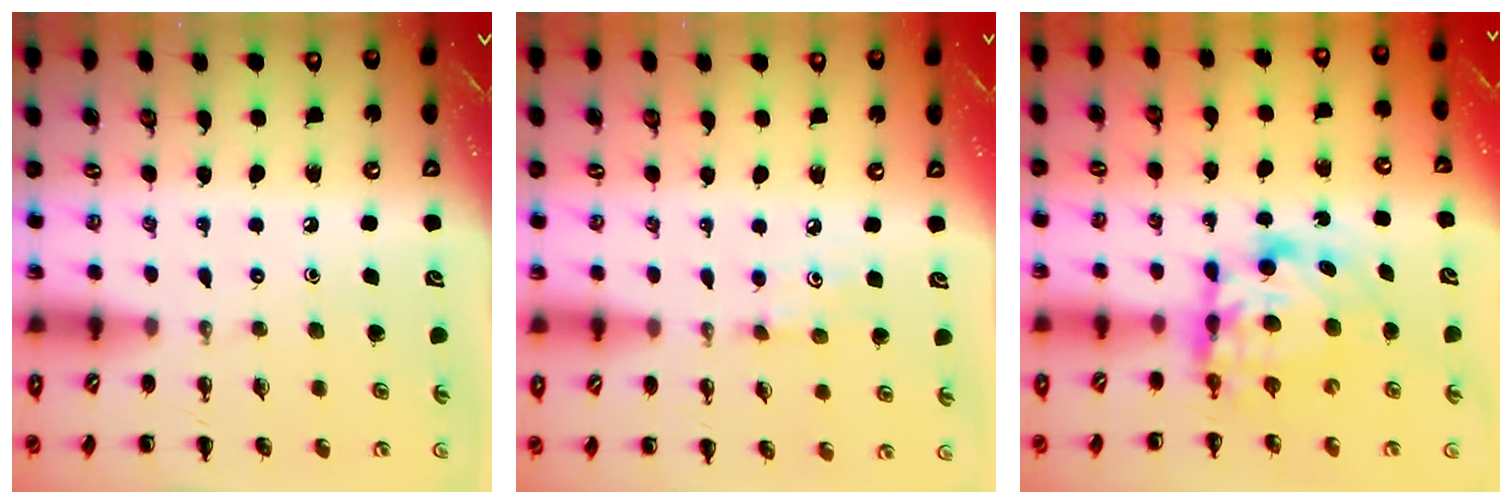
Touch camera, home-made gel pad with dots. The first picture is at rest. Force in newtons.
{"total": 4.3, "press": 4.1, "slide": 1.4}
{"total": 7.9, "press": 7.8, "slide": 1.2}